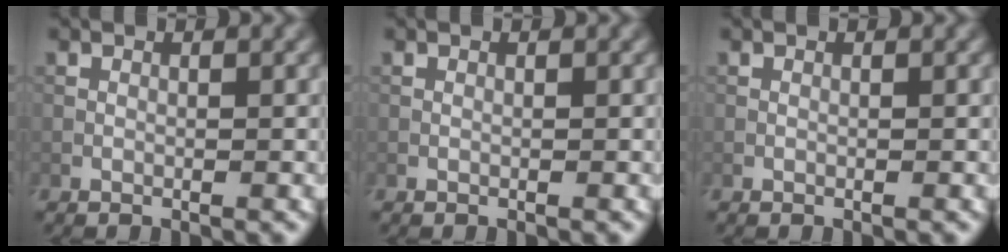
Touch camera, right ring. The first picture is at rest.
{"total": 0.0}
{"total": 0.0}